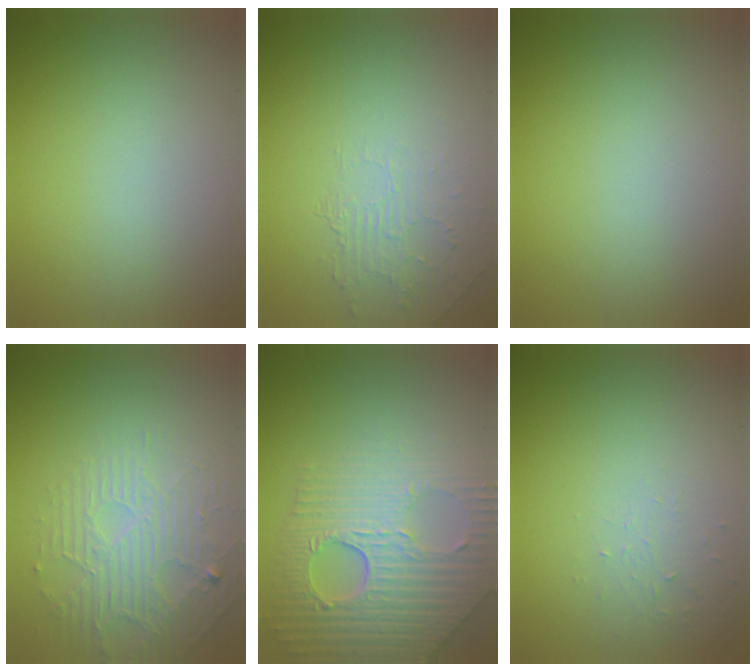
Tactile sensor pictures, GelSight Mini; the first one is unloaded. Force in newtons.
{"total": 2.0, "press": 0.6, "slide": 1.9}
{"total": 0.0}
{"total": 4.6, "press": 3.5, "slide": 3.0}
{"total": 9.0, "press": 6.1, "slide": 6.6}
{"total": 1.0, "press": 0.4, "slide": 0.9}